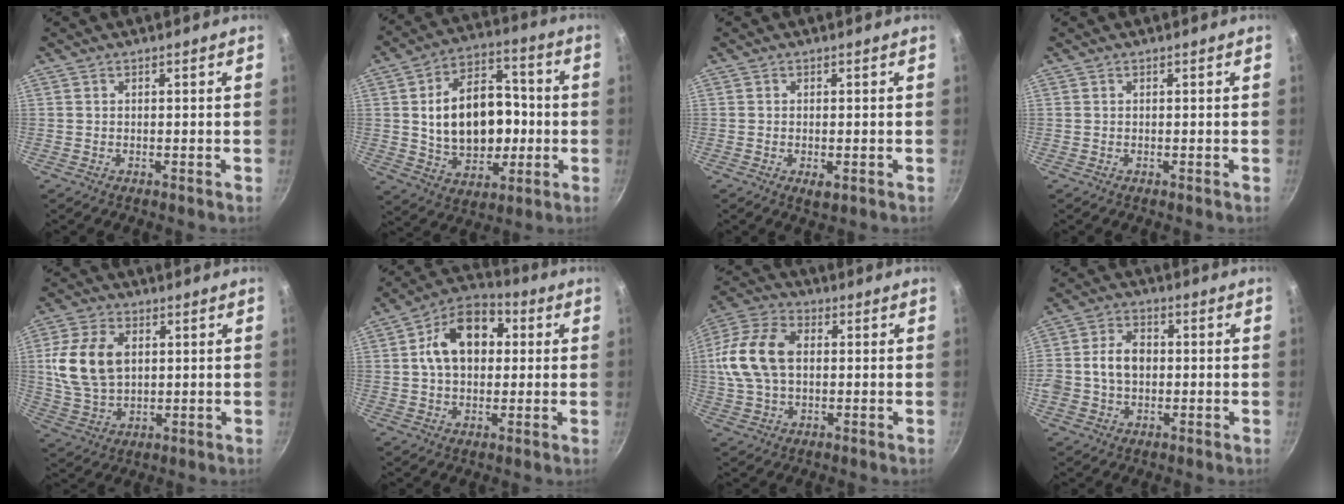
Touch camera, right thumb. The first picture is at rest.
{"total": 19.2, "force": [-0.2, 13.4, 13.7], "torque": [-0.183, 0.032, 0.006]}
{"total": 2.2, "force": [-0.7, 1.1, 1.8], "torque": [-0.030, -0.007, -0.009]}
{"total": 0.0}
{"total": 13.0, "force": [2.3, 8.8, 9.3], "torque": [-0.164, -0.004, 0.048]}
{"total": 14.5, "force": [2.5, 10.1, 10.1], "torque": [-0.126, 0.022, 0.023]}
{"total": 14.9, "force": [1.3, 9.8, 11.1], "torque": [-0.207, 0.024, 0.014]}
{"total": 8.6, "force": [-0.1, 6.5, 5.6], "torque": [-0.082, 0.017, -0.012]}